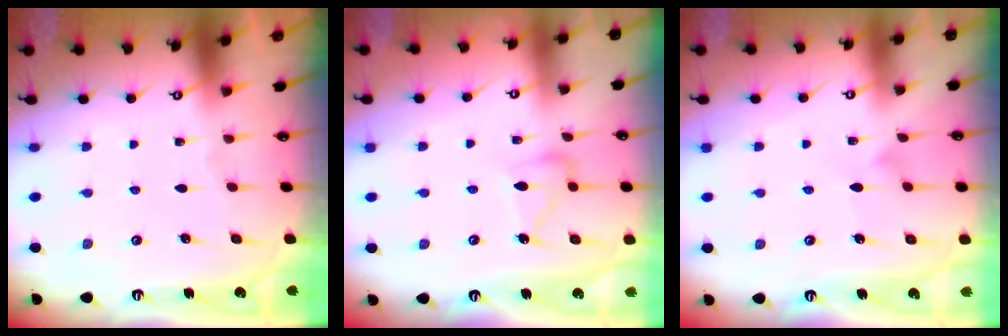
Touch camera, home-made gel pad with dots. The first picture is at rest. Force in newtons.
{"total": 8.3, "press": 8.2, "slide": 0.6}
{"total": 3.3, "press": 3.3, "slide": 0.1}